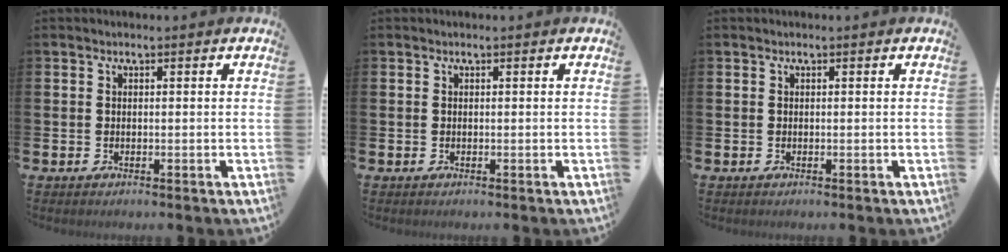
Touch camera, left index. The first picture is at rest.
{"total": 0.0}
{"total": 0.0}